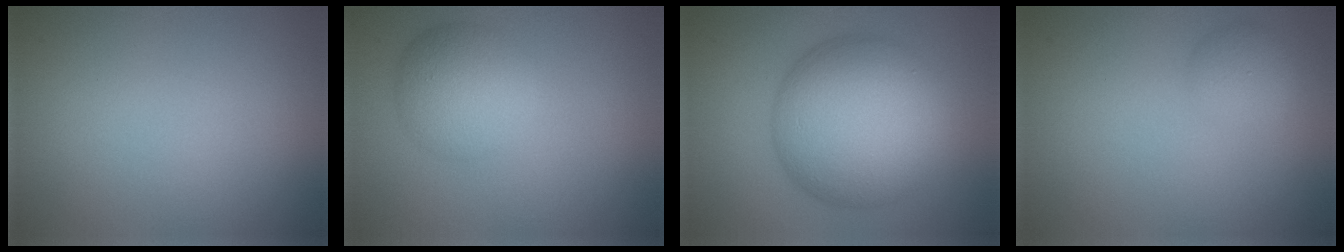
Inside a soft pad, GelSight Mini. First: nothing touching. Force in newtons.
{"total": 4.5, "press": 4.5, "slide": 0.1}
{"total": 12.2, "press": 12.2, "slide": 0.3}
{"total": 1.8, "press": 1.8, "slide": 0.0}